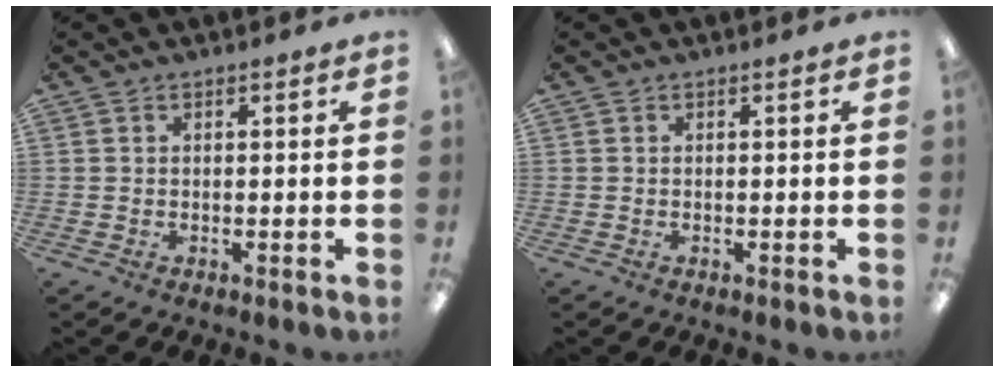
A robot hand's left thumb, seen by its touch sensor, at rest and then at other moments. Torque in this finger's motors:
{"motor_torque": [-0.01, -0.01, 0.06, -0.05, 0.00]}